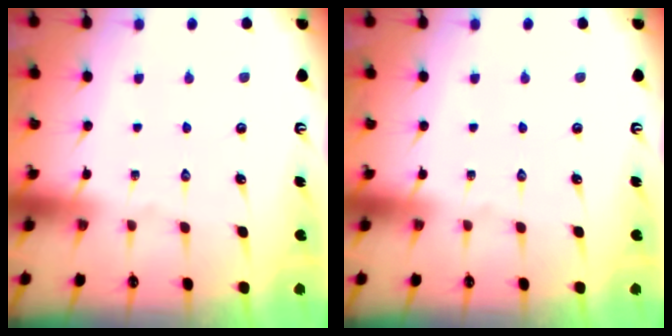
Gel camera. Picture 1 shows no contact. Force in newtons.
{"total": 0.0}